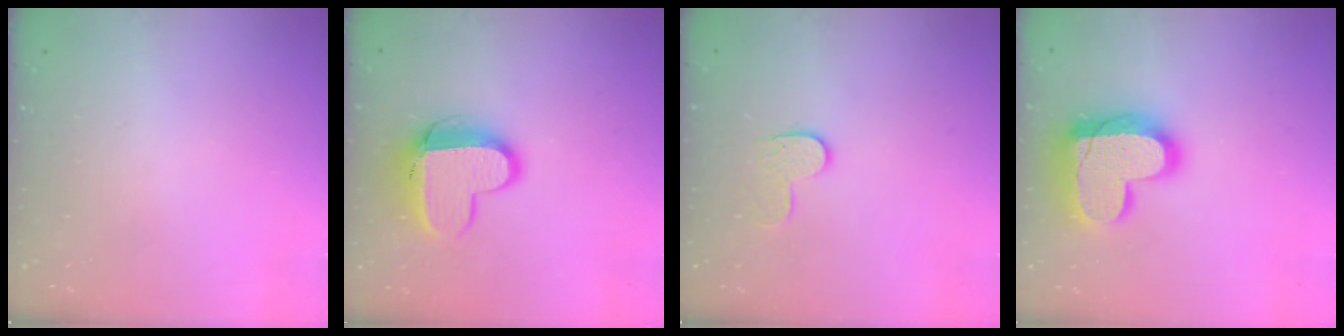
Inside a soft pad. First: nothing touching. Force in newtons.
{"total": 11.4, "press": 11.4, "slide": 1.1}
{"total": 7.3, "press": 7.3, "slide": 0.2}
{"total": 19.3, "press": 19.2, "slide": 1.5}